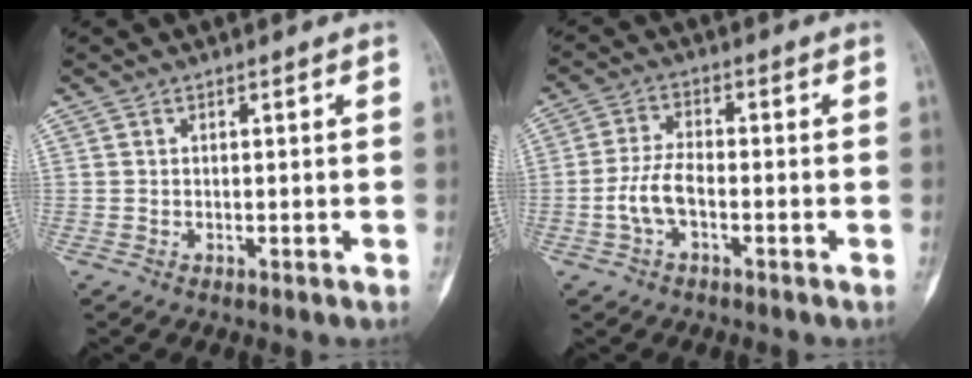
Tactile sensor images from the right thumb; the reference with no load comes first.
{"total": 5.7, "force": [-1.9, 2.6, 4.7], "torque": [-0.104, 0.021, -0.039]}